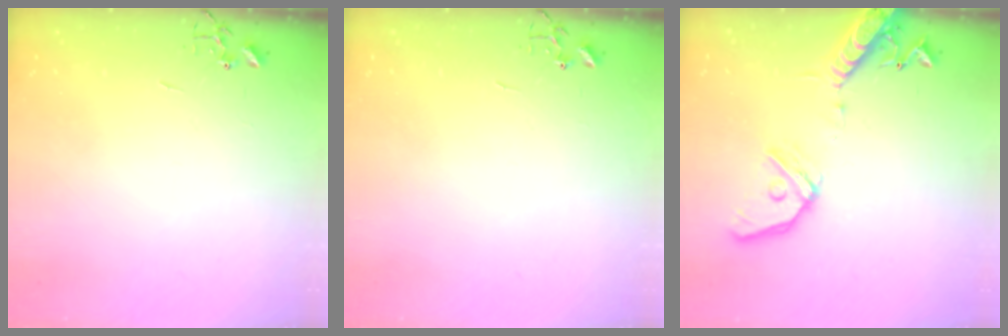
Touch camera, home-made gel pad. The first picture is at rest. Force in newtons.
{"total": 0.0}
{"total": 16.0, "press": 15.7, "slide": 3.1}